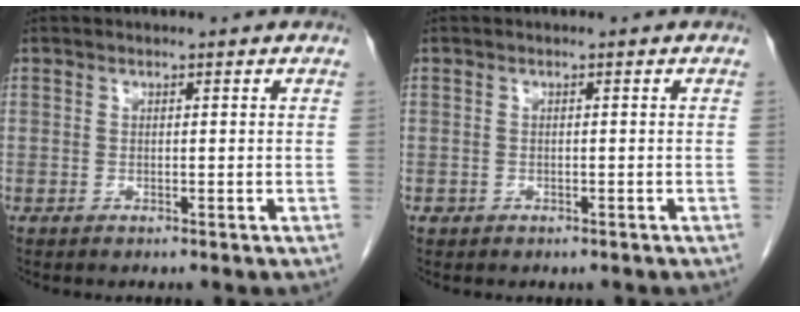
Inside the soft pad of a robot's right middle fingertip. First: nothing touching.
{"total": 0.8, "force": [-0.4, 0.7, 0.1], "torque": [-0.005, 0.004, -0.004]}